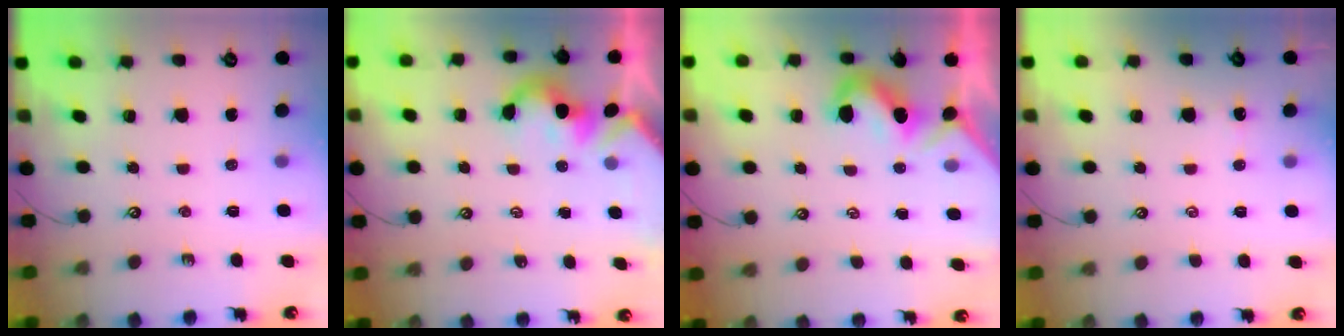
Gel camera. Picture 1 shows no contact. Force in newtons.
{"total": 2.7, "press": 2.7, "slide": 0.1}
{"total": 2.2, "press": 2.1, "slide": 0.6}
{"total": 3.6, "press": 3.6, "slide": 0.0}